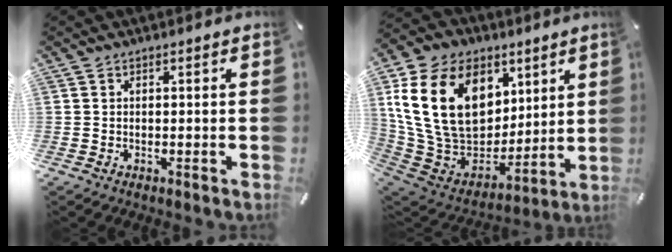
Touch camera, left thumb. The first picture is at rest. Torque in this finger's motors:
{"motor_torque": [2.75, 2.26, 2.13, -0.64, 1.05]}